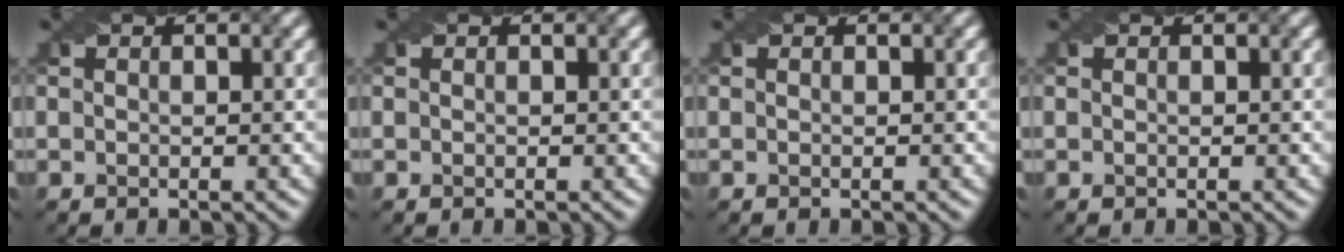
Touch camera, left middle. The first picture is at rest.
{"total": 0.0}
{"total": 0.0}
{"total": 0.0}